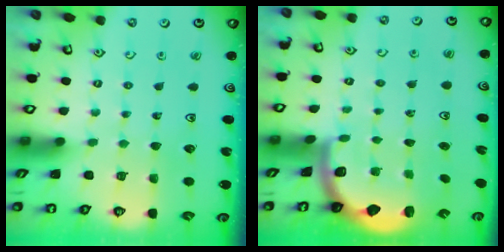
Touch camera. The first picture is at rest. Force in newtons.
{"total": 2.0, "press": 1.9, "slide": 0.5}